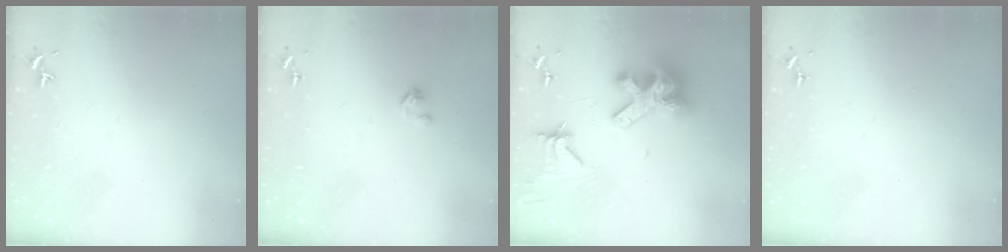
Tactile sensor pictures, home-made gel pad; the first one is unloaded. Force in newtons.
{"total": 3.1, "press": 3.1, "slide": 0.2}
{"total": 15.2, "press": 15.0, "slide": 2.0}
{"total": 0.0}